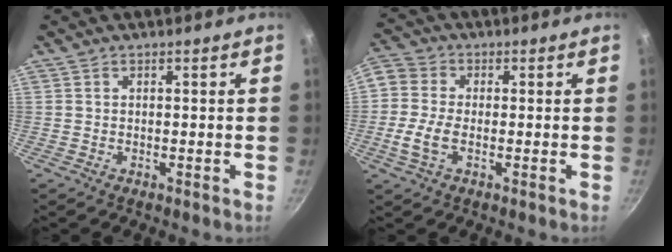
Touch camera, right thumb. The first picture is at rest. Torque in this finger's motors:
{"motor_torque": [-0.03, 0.26, 0.63, -0.53, 0.07]}